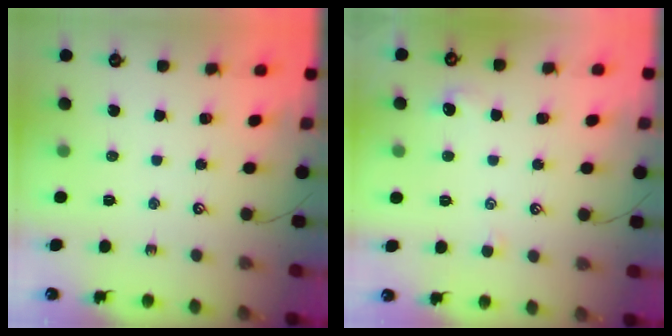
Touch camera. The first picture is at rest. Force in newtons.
{"total": 1.4, "press": 1.3, "slide": 0.4}